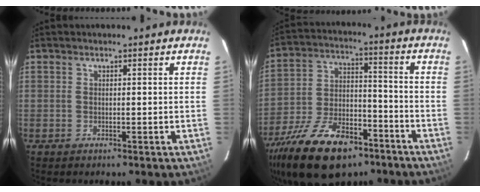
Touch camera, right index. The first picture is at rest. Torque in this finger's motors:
{"motor_torque": [1.00, -1.14, 0.65, 0.09]}